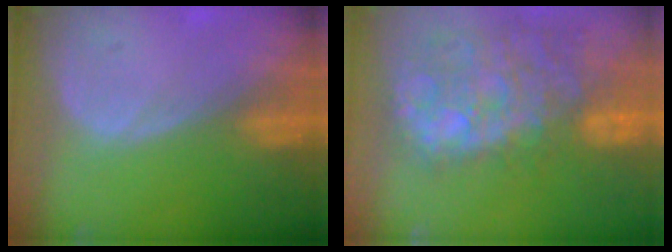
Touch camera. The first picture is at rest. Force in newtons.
{"total": 13.5, "press": 11.6, "slide": 6.8}